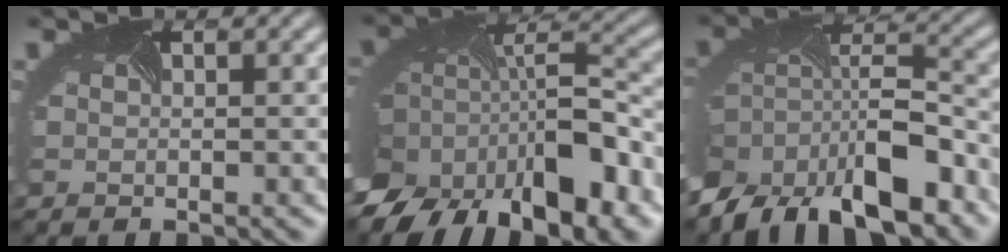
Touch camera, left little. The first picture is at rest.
{"total": 16.9, "force": [-7.5, 9.2, 12.1], "torque": [-0.239, -0.035, -0.098]}
{"total": 11.0, "force": [-7.0, 5.2, 6.7], "torque": [-0.117, -0.009, -0.118]}